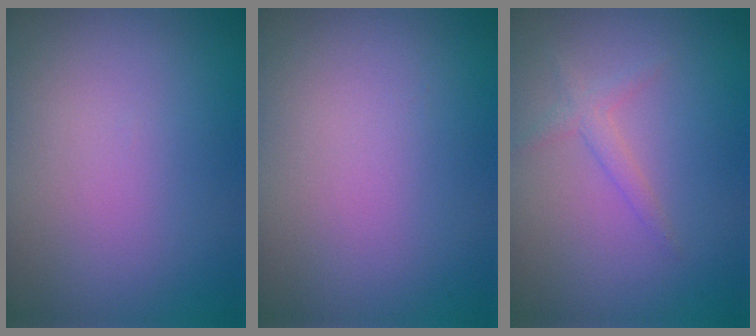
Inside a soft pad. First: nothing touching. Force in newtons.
{"total": 0.0}
{"total": 1.3, "press": 1.3, "slide": 0.1}